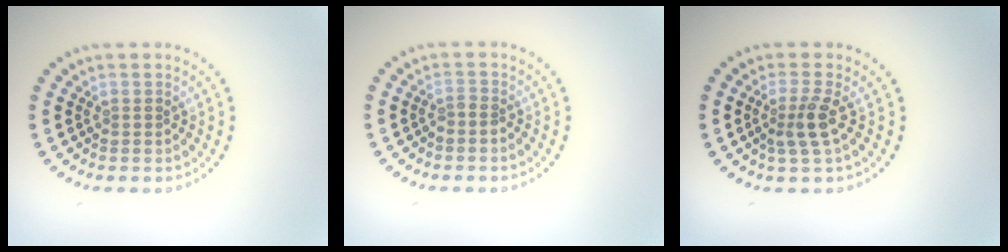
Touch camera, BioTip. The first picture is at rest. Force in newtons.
{"total": 0.8, "press": 0.5, "slide": 0.6}
{"total": 2.4, "press": 1.8, "slide": 1.6}